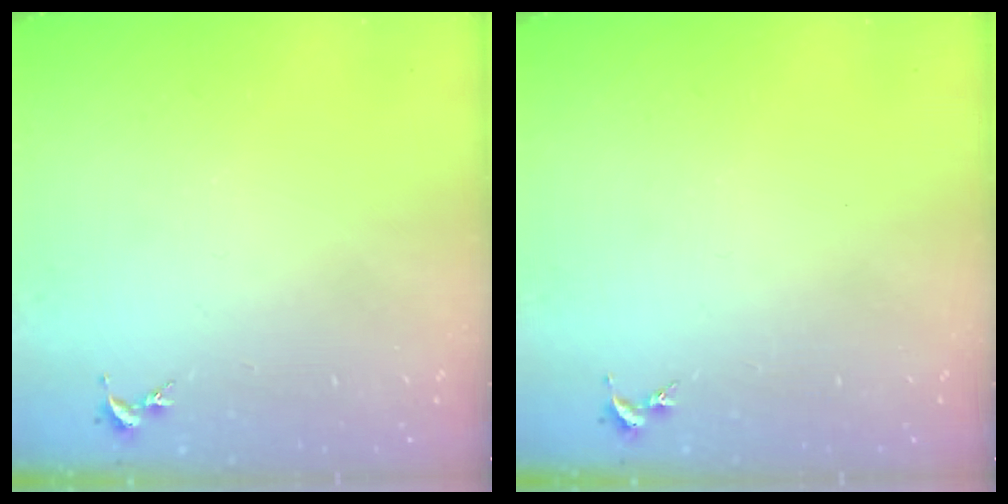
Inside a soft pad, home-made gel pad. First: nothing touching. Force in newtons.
{"total": 0.0}